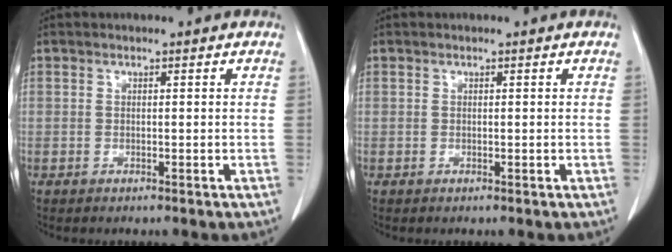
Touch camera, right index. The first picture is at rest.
{"total": 0.0}